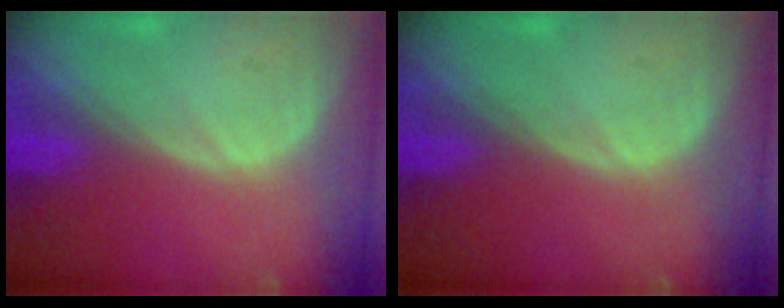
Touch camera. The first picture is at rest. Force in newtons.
{"total": 0.0}